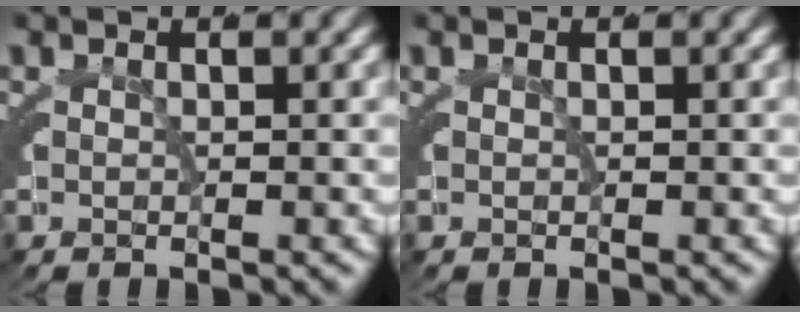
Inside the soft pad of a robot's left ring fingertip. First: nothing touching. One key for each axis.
{"total": 0.0}